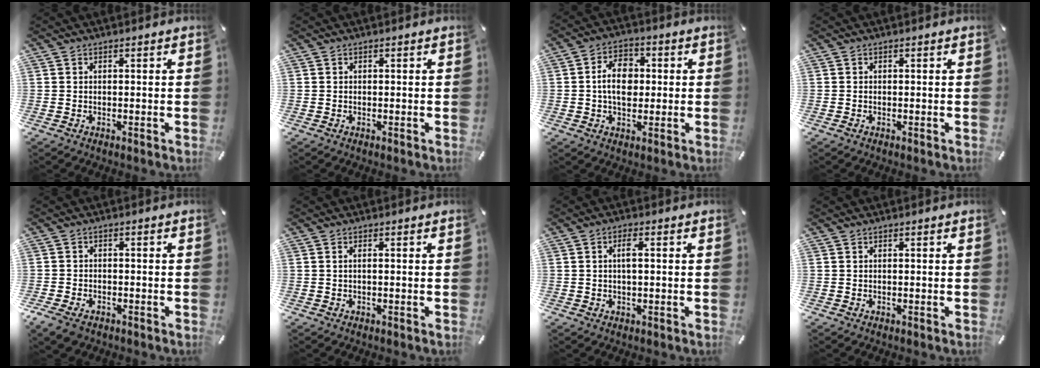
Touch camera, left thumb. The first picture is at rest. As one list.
[{"total": 0.0}, {"total": 8.7, "force": [0.2, 6.1, 6.2], "torque": [-0.109, 0.002, -0.002]}, {"total": 0.0}, {"total": 3.6, "force": [-2.3, 2.2, 1.6], "torque": [-0.047, 0.006, -0.048]}, {"total": 0.8, "force": [-0.1, 0.1, 0.8], "torque": [-0.018, -0.003, 0.000]}, {"total": 2.8, "force": [0.5, 0.9, 2.6], "torque": [-0.054, 0.005, 0.006]}, {"total": 0.0}]